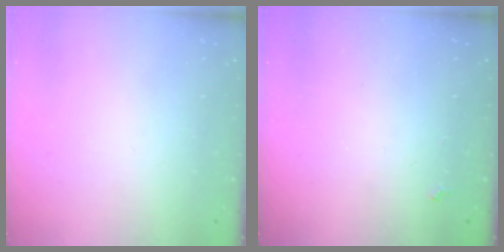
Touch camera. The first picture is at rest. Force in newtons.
{"total": 2.3, "press": 2.3, "slide": 0.4}